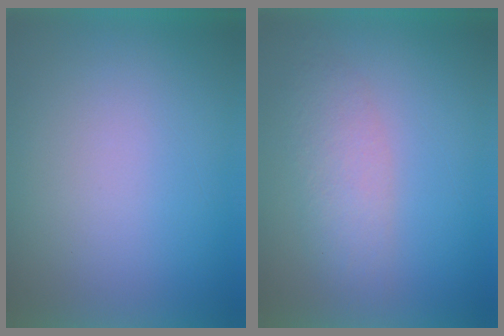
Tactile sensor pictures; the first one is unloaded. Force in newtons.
{"total": 3.5}